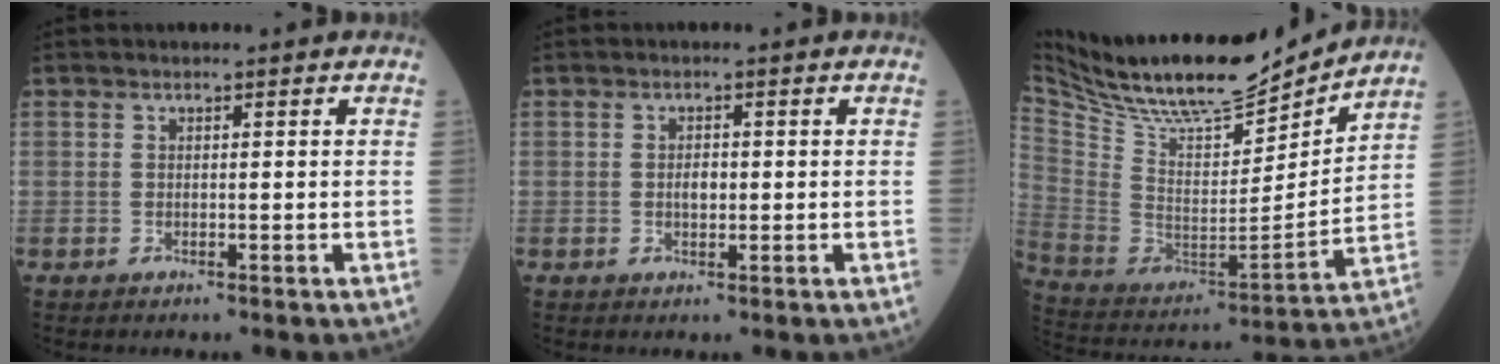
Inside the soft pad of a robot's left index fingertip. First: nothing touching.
{"total": 1.6, "force": [-0.8, 0.8, 1.1], "torque": [-0.016, -0.003, -0.017]}
{"total": 21.4, "force": [19.1, 4.1, 8.6], "torque": [-0.169, -0.019, 0.319]}